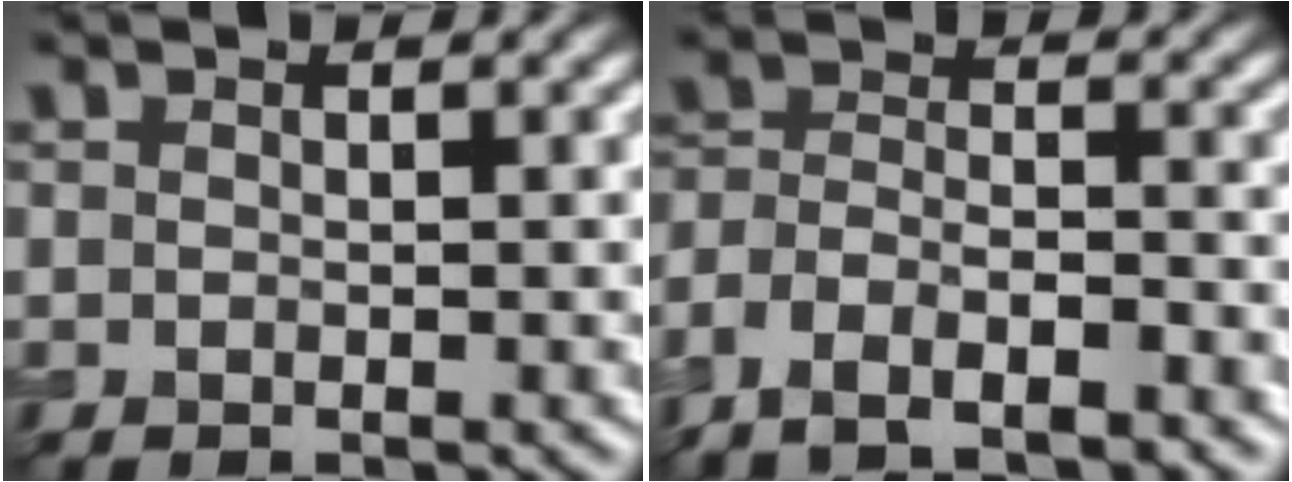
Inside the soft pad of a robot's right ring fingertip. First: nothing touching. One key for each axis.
{"total": 6.2, "fx": -5.0, "fy": 2.2, "fz": 2.8, "tx": -0.041, "ty": -0.007, "tz": -0.091}